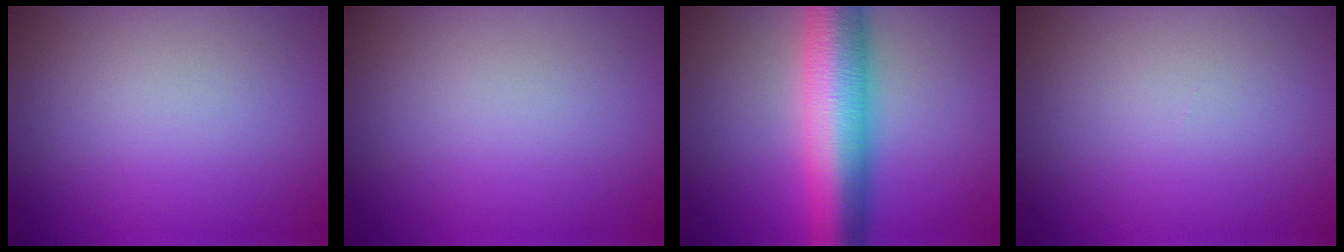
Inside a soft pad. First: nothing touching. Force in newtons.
{"total": 0.0}
{"total": 9.8, "press": 9.8, "slide": 0.2}
{"total": 0.0}